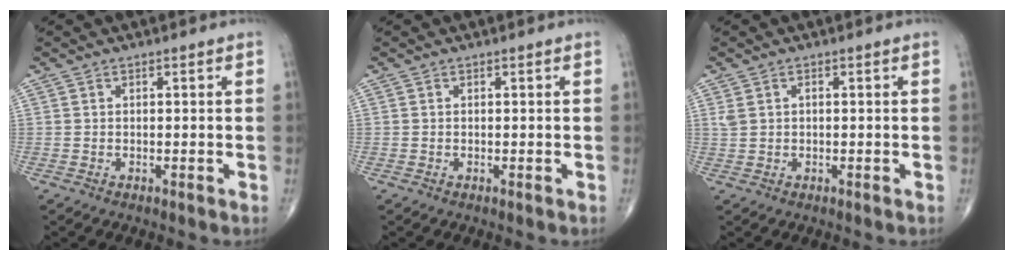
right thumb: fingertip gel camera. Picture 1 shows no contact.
{"total": 0.0}
{"total": 1.9, "force": [0.4, 1.2, 1.3], "torque": [-0.033, 0.008, 0.013]}